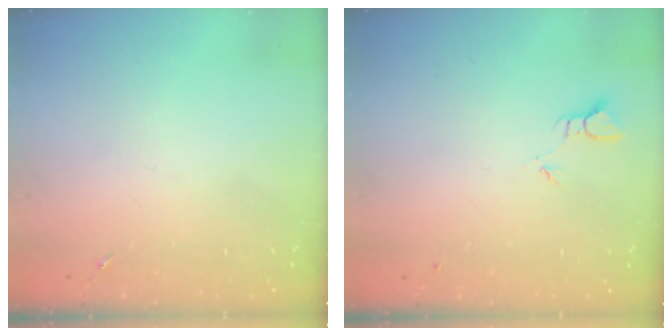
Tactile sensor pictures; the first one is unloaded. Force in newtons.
{"total": 1.9, "press": 1.9, "slide": 0.1}